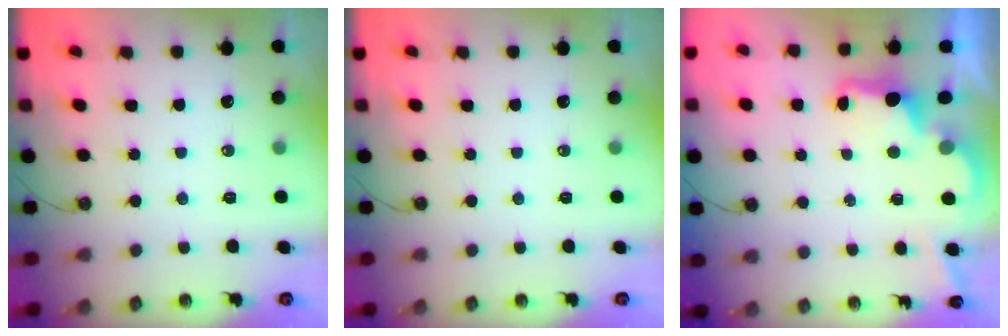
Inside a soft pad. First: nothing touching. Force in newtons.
{"total": 0.0}
{"total": 2.7, "press": 2.6, "slide": 0.8}